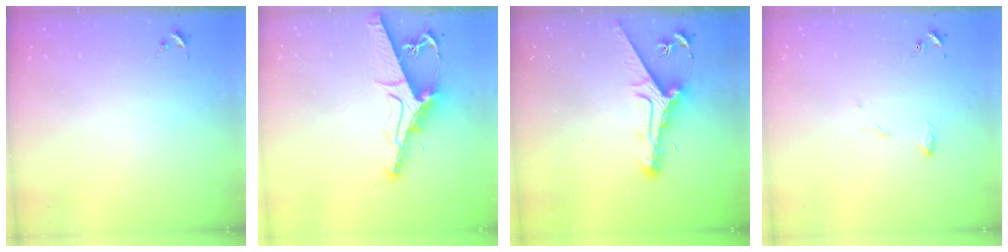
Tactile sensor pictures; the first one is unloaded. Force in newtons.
{"total": 13.2, "press": 13.1, "slide": 1.4}
{"total": 12.4, "press": 12.4, "slide": 0.9}
{"total": 7.5, "press": 7.5, "slide": 0.4}